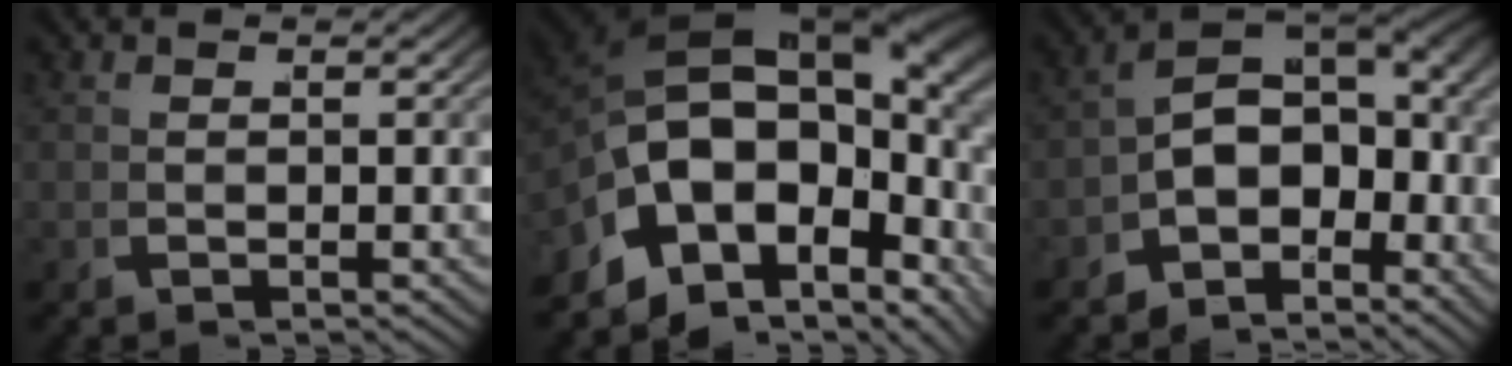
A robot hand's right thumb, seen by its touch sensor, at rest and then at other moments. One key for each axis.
{"total": 21.6, "fx": 0.7, "fy": 15.2, "fz": 15.3, "tx": -0.298, "ty": -0.030, "tz": 0.012}
{"total": 10.9, "fx": -0.6, "fy": 7.5, "fz": 7.9, "tx": -0.124, "ty": -0.011, "tz": -0.016}